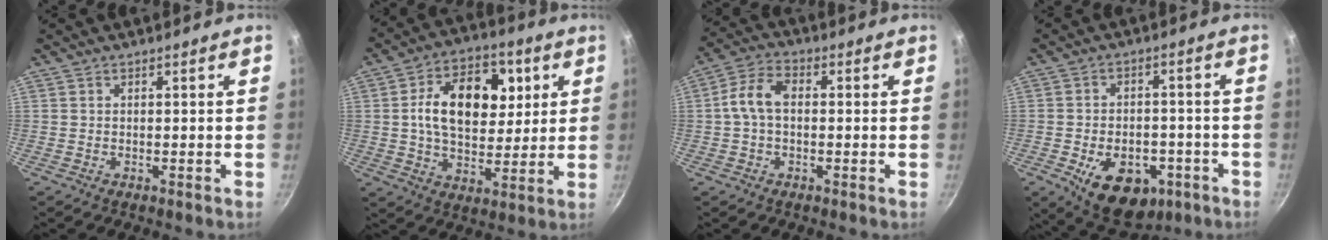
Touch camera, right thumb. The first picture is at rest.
{"total": 17.5, "force": [3.8, 11.2, 12.9], "torque": [-0.170, 0.003, 0.061]}
{"total": 7.1, "force": [0.1, 4.5, 5.5], "torque": [-0.106, 0.023, -0.007]}
{"total": 13.5, "force": [-5.7, 8.4, 8.8], "torque": [-0.112, 0.016, -0.073]}